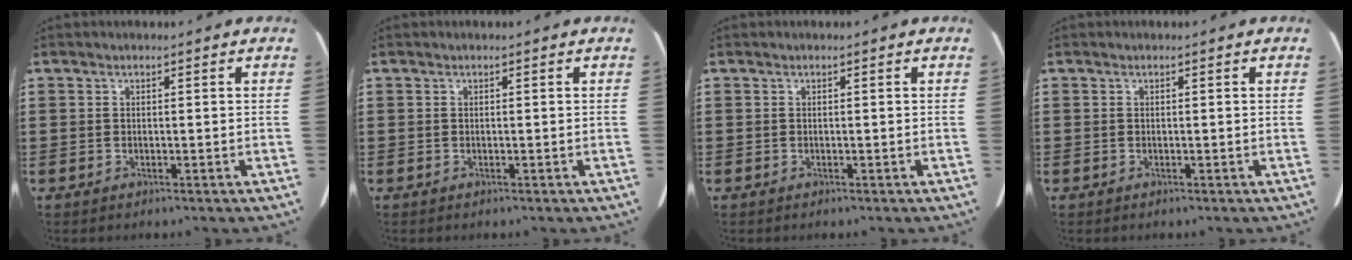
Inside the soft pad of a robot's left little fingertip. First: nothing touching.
{"total": 0.0}
{"total": 0.0}
{"total": 0.0}